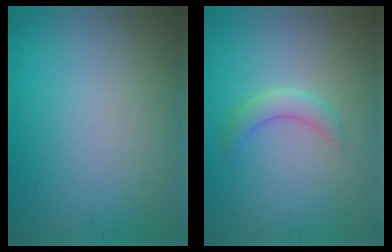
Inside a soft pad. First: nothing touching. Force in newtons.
{"total": 2.0, "press": 2.0, "slide": 0.1}